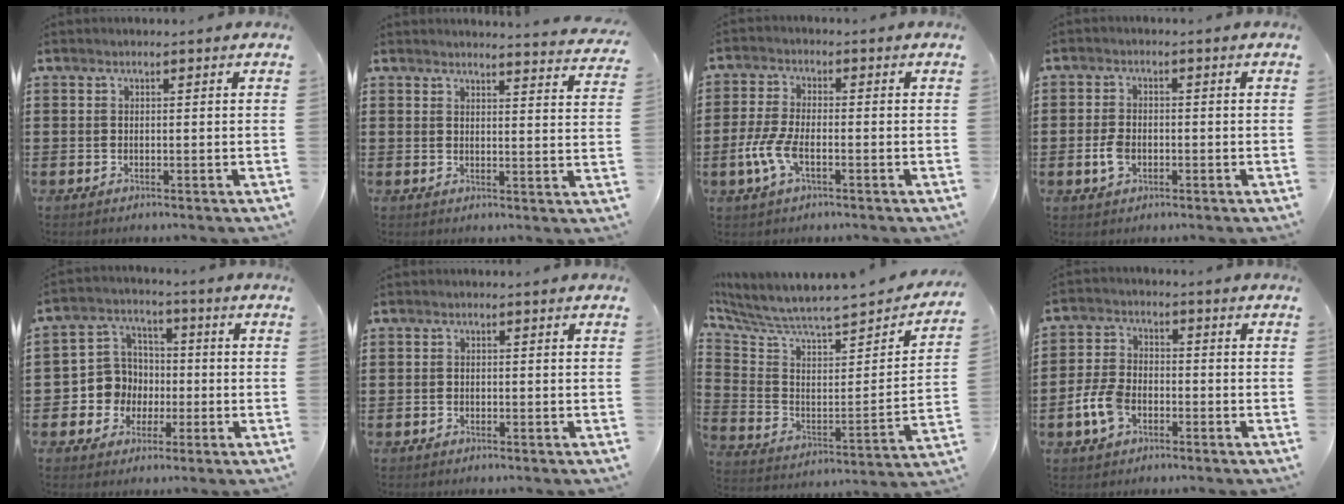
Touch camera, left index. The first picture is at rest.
{"total": 3.1, "force": [3.1, -0.4, 0.5], "torque": [-0.014, -0.020, 0.053]}
{"total": 5.9, "force": [-2.2, 2.3, 5.0], "torque": [-0.115, -0.006, -0.044]}
{"total": 3.3, "force": [-0.8, 2.1, 2.5], "torque": [-0.059, -0.002, -0.017]}
{"total": 7.1, "force": [-0.8, 7.0, 1.1], "torque": [-0.061, 0.007, -0.014]}
{"total": 0.6, "force": [-0.5, 0.3, 0.1], "torque": [-0.004, 0.000, -0.011]}
{"total": 5.2, "force": [4.7, 0.2, 2.2], "torque": [-0.073, -0.056, 0.070]}
{"total": 6.1, "force": [-2.4, 3.6, 4.2], "torque": [-0.106, 0.001, -0.051]}